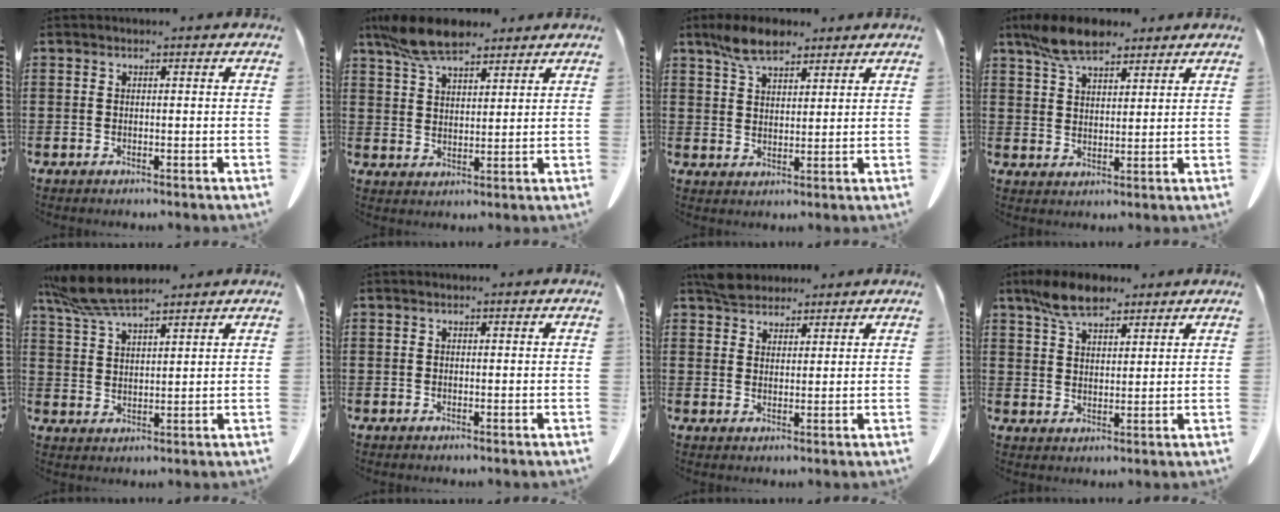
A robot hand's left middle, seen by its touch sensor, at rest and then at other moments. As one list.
[{"total": 8.9, "force": [7.1, 2.8, 4.5], "torque": [-0.108, -0.008, 0.134]}, {"total": 6.5, "force": [4.9, 2.8, 3.2], "torque": [-0.078, 0.003, 0.092]}, {"total": 7.8, "force": [6.2, 2.9, 3.9], "torque": [-0.094, -0.003, 0.117]}, {"total": 7.8, "force": [6.5, 1.6, 3.9], "torque": [-0.095, -0.012, 0.121]}, {"total": 0.0}, {"total": 3.9, "force": [3.4, 1.6, 0.7], "torque": [-0.025, 0.003, 0.067]}, {"total": 7.2, "force": [5.4, 3.1, 3.7], "torque": [-0.088, 0.004, 0.102]}]